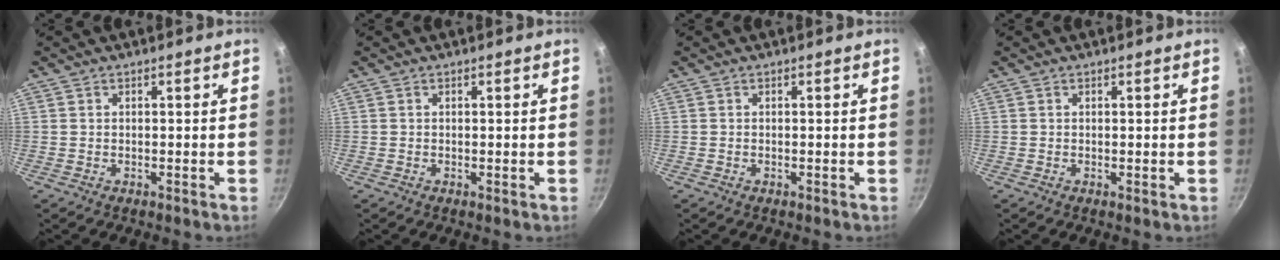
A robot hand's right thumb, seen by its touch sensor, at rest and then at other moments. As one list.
[{"total": 0.0}, {"total": 0.0}, {"total": 0.0}]